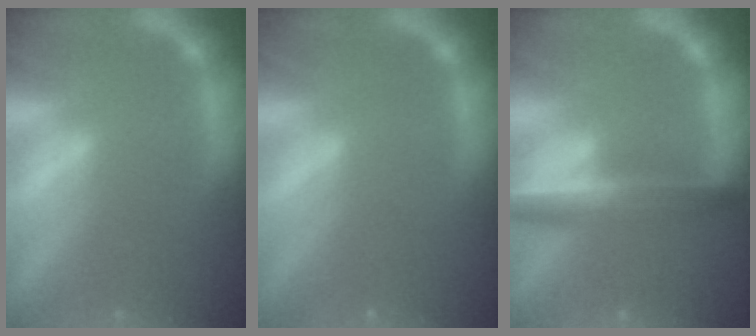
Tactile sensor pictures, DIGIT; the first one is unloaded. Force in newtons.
{"total": 0.0}
{"total": 5.0}